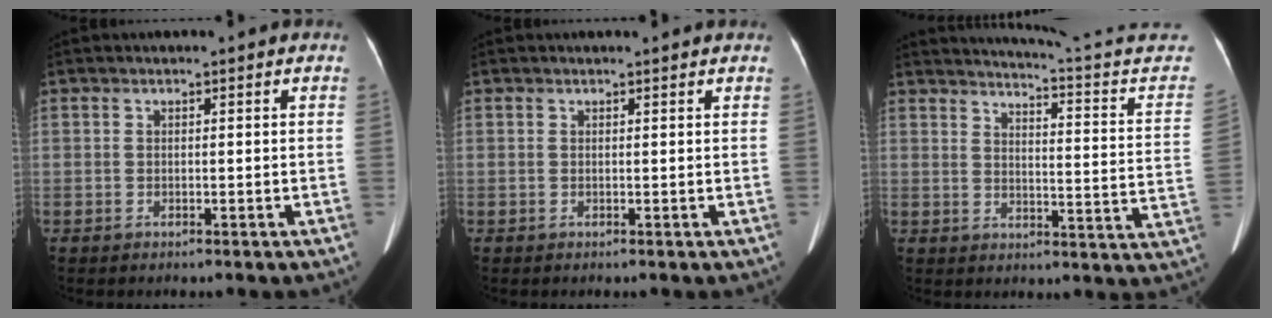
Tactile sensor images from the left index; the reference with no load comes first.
{"total": 1.1, "force": [1.1, 0.1, 0.2], "torque": [-0.009, 0.004, 0.010]}
{"total": 19.3, "force": [18.4, -1.7, 5.4], "torque": [-0.085, -0.123, 0.204]}